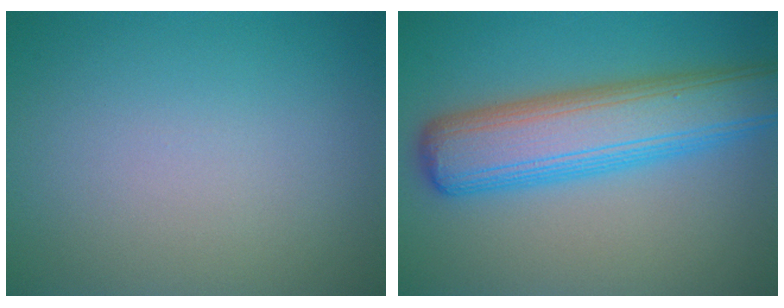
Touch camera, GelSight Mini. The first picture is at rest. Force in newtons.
{"total": 8.6, "press": 8.6, "slide": 0.2}